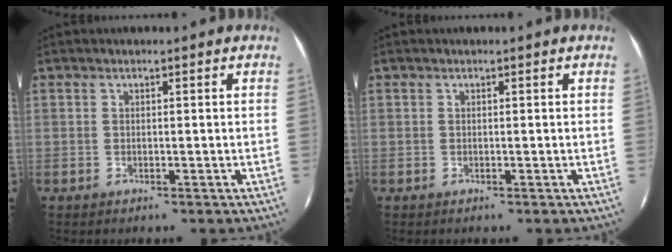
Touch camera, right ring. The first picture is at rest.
{"total": 0.0}